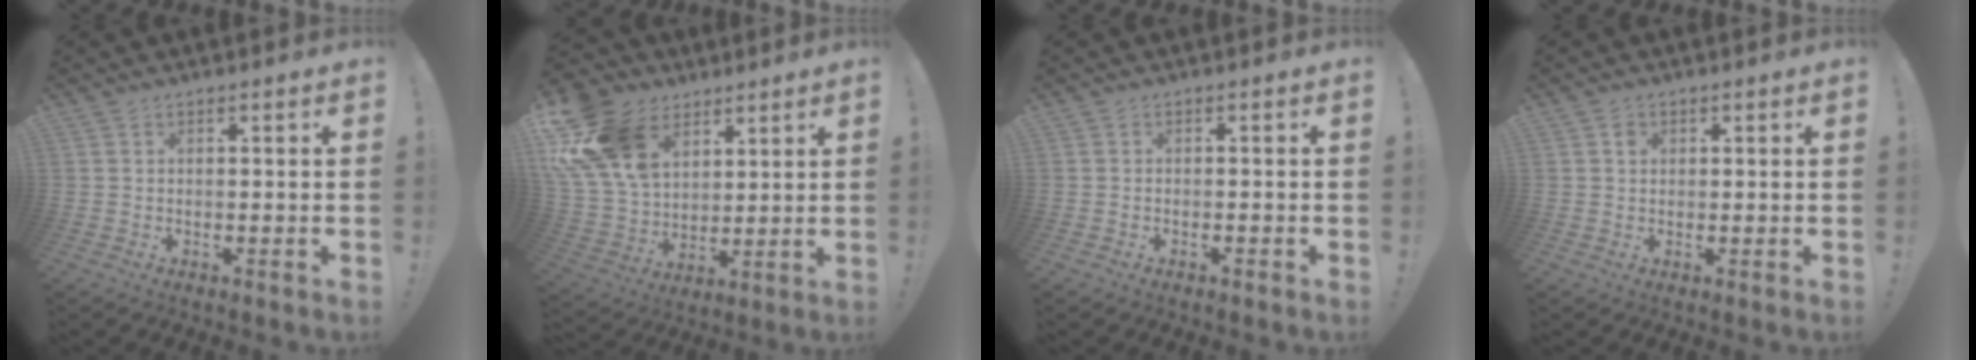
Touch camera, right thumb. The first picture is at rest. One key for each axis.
{"total": 19.9, "fx": 9.3, "fy": 13.9, "fz": 10.9, "tx": -0.210, "ty": -0.045, "tz": 0.180}
{"total": 1.1, "fx": -0.9, "fy": 0.2, "fz": 0.5, "tx": -0.011, "ty": 0.003, "tz": -0.016}
{"total": 1.6, "fx": 0.3, "fy": 1.5, "fz": 0.4, "tx": 0.003, "ty": 0.000, "tz": 0.003}